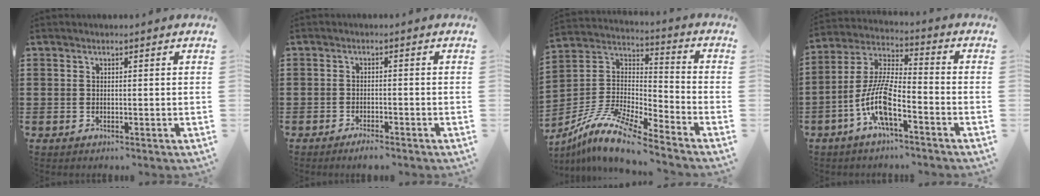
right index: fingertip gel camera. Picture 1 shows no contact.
{"total": 1.6, "force": [-1.5, 0.2, 0.6], "torque": [-0.013, 0.000, -0.029]}
{"total": 10.9, "force": [-9.2, 1.7, 5.7], "torque": [-0.127, 0.009, -0.187]}
{"total": 9.9, "force": [-4.8, 2.5, 8.2], "torque": [-0.190, -0.008, -0.096]}